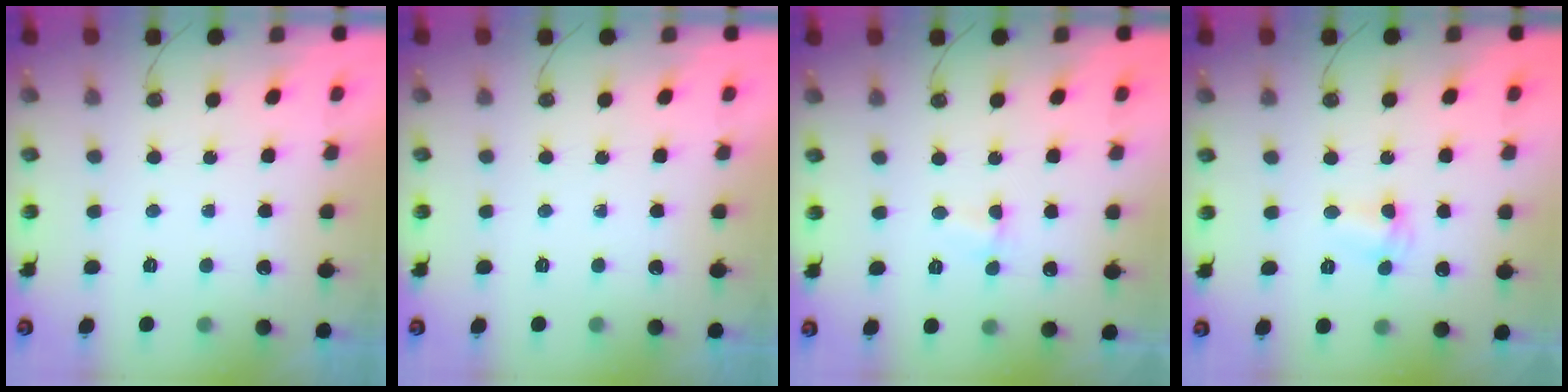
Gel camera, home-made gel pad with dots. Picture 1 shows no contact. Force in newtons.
{"total": 0.0}
{"total": 1.6, "press": 1.3, "slide": 0.9}
{"total": 2.6, "press": 2.6, "slide": 0.6}